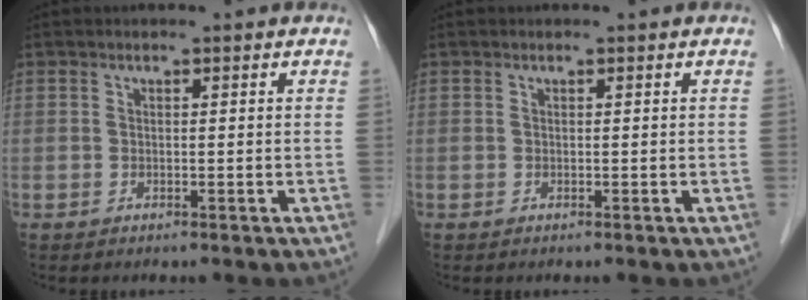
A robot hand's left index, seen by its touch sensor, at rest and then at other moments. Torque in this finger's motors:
{"motor_torque": [0.01, 0.00, -0.01, -0.01]}